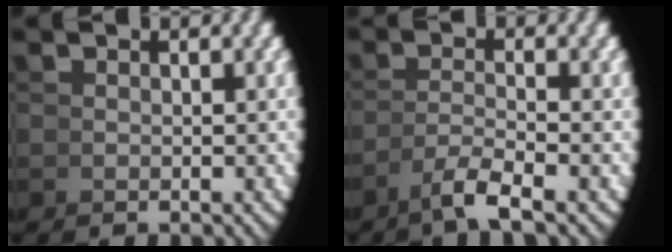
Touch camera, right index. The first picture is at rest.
{"total": 2.8, "force": [-1.6, -0.5, 2.2], "torque": [-0.038, -0.004, -0.023]}